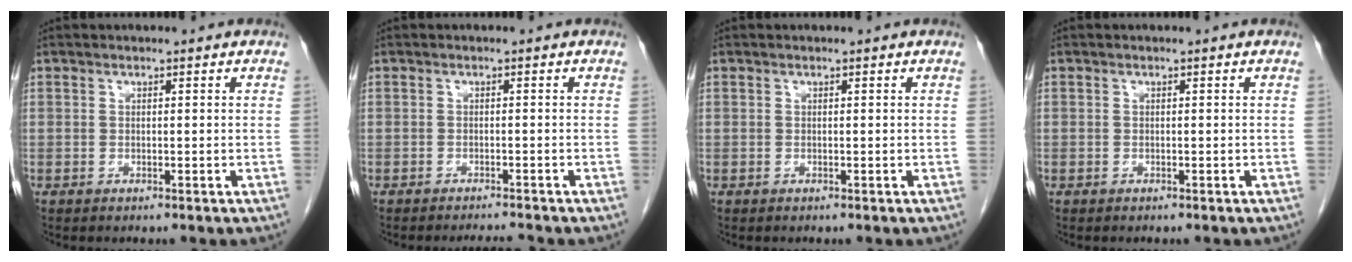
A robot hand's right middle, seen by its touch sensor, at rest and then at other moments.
{"total": 2.2, "force": [-2.0, -0.8, 0.2], "torque": [-0.006, -0.012, -0.029]}
{"total": 0.0}
{"total": 0.0}